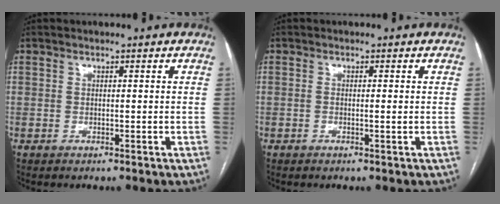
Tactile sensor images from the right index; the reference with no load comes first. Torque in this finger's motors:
{"motor_torque": [0.09, 0.13, 0.11, 0.00]}